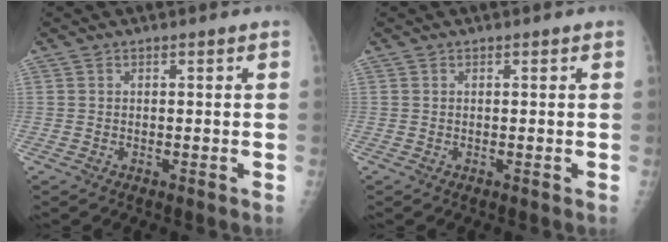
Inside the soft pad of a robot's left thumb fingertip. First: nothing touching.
{"total": 0.0}